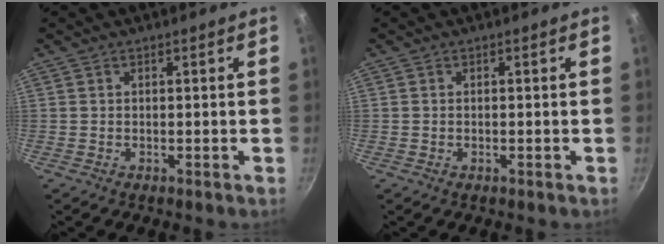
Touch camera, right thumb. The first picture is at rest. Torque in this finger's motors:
{"motor_torque": [-0.46, -0.37, -0.28, 0.11, -0.02]}